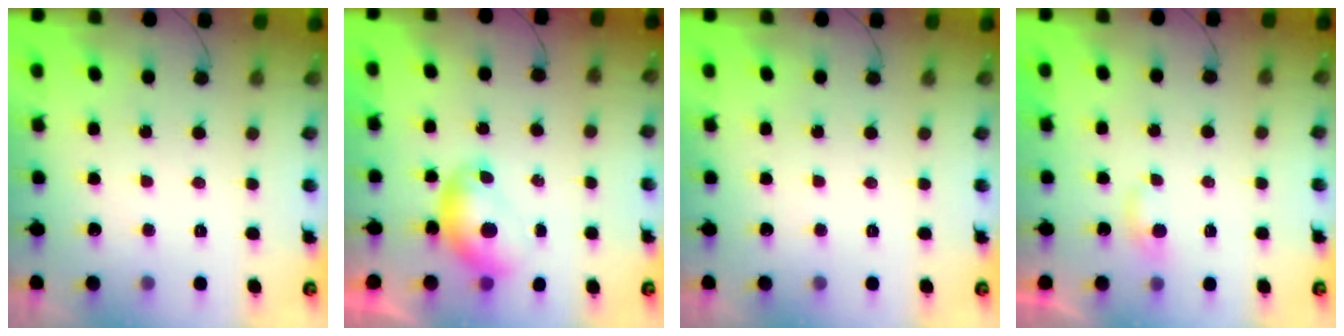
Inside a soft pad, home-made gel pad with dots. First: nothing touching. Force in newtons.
{"total": 7.2, "press": 7.1, "slide": 1.0}
{"total": 0.0}
{"total": 2.7, "press": 2.7, "slide": 0.3}